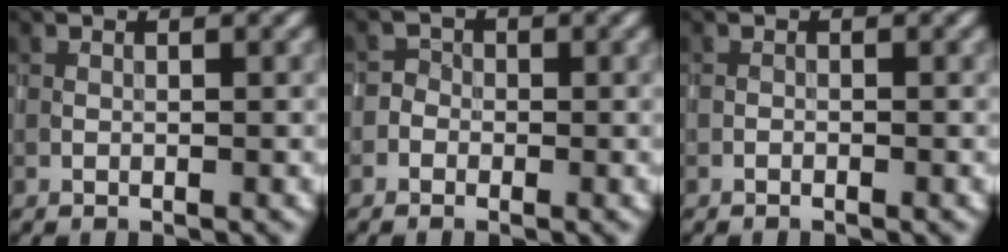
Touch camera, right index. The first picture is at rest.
{"total": 1.3, "force": [-0.7, 1.1, 0.1], "torque": [0.013, 0.011, -0.020]}
{"total": 0.0}